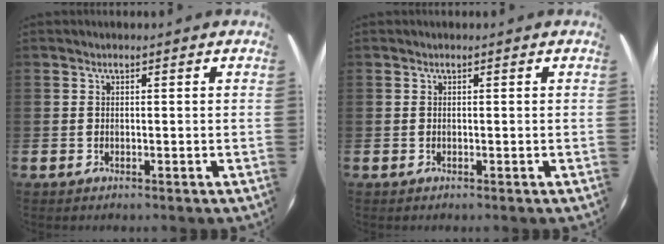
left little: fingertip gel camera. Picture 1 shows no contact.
{"total": 0.0}